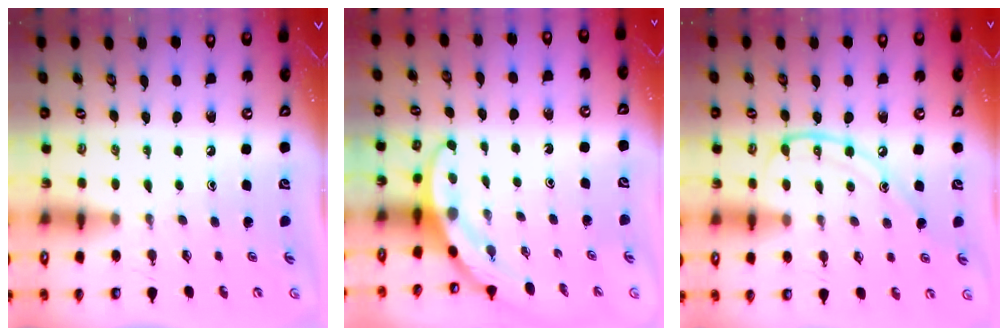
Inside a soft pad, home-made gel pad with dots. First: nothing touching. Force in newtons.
{"total": 3.1, "press": 3.1, "slide": 0.0}
{"total": 12.5, "press": 12.4, "slide": 1.4}